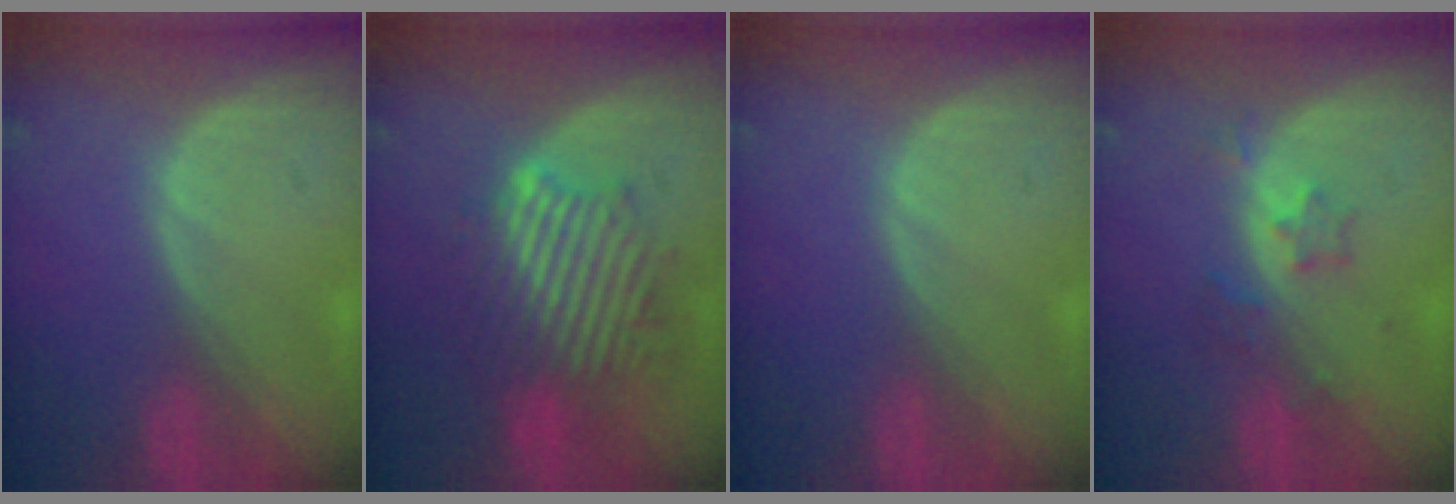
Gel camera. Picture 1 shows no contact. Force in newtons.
{"total": 9.3, "press": 9.3, "slide": 0.9}
{"total": 0.0}
{"total": 3.5, "press": 3.2, "slide": 1.3}